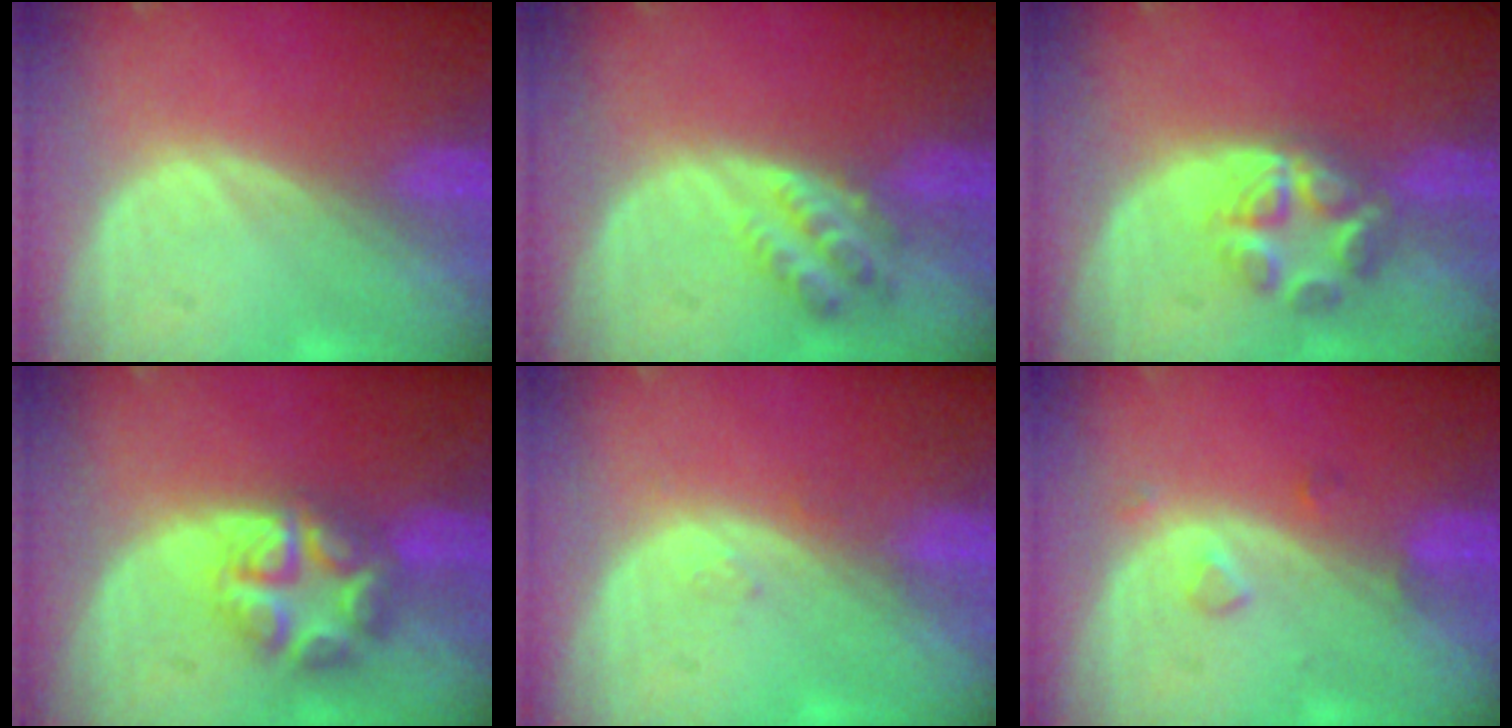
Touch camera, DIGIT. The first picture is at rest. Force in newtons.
{"total": 4.6, "press": 4.0, "slide": 2.3}
{"total": 5.9, "press": 5.4, "slide": 2.2}
{"total": 6.7, "press": 6.7, "slide": 0.3}
{"total": 1.1, "press": 1.0, "slide": 0.4}
{"total": 1.8, "press": 1.8, "slide": 0.1}